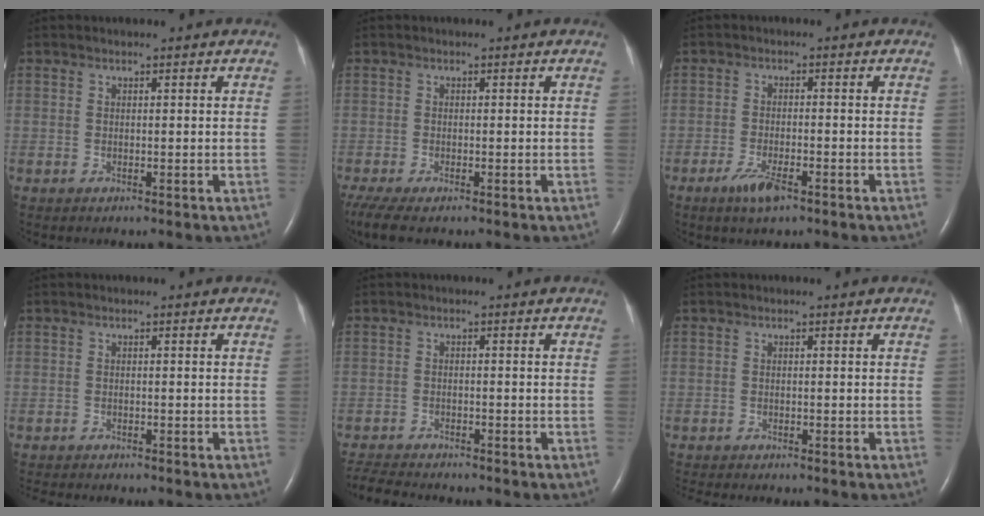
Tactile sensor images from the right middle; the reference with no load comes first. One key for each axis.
{"total": 5.6, "fx": -4.1, "fy": 1.3, "fz": 3.6, "tx": -0.076, "ty": -0.014, "tz": -0.074}
{"total": 4.1, "fx": -2.6, "fy": 0.9, "fz": 3.0, "tx": -0.068, "ty": -0.006, "tz": -0.046}
{"total": 5.3, "fx": -4.8, "fy": 0.7, "fz": 2.2, "tx": -0.028, "ty": -0.010, "tz": -0.068}
{"total": 6.8, "fx": -6.5, "fy": 0.6, "fz": 2.0, "tx": -0.038, "ty": -0.017, "tz": -0.107}
{"total": 3.5, "fx": -3.2, "fy": 0.0, "fz": 1.4, "tx": -0.018, "ty": -0.008, "tz": -0.047}